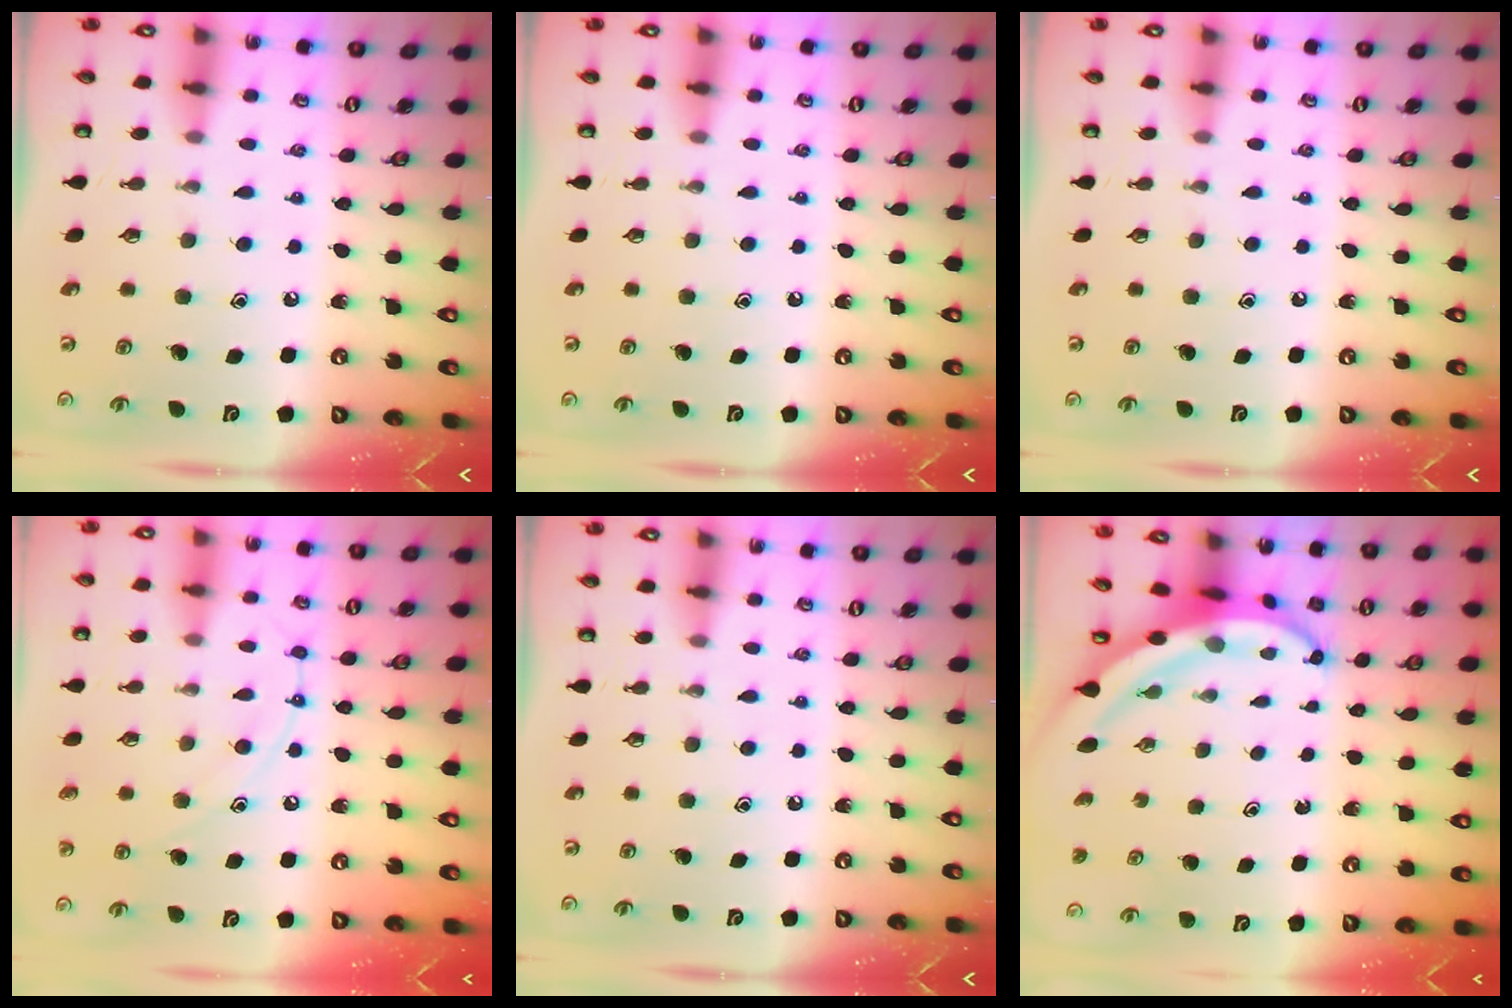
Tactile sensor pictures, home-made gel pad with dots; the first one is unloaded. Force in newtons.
{"total": 0.0}
{"total": 0.0}
{"total": 10.2, "press": 10.2, "slide": 1.0}
{"total": 0.0}
{"total": 5.2, "press": 5.2, "slide": 0.6}